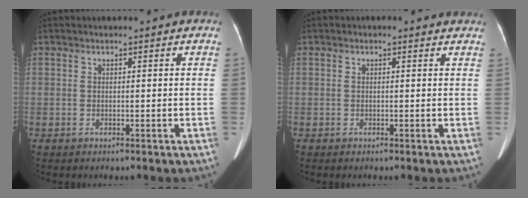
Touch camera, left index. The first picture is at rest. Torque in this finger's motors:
{"motor_torque": [-0.40, -0.24, -0.48, -0.21]}